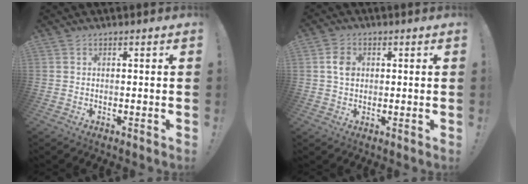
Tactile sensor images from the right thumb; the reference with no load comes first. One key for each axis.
{"total": 5.2, "fx": 0.7, "fy": 4.1, "fz": 3.1, "tx": -0.044, "ty": 0.004, "tz": 0.014}